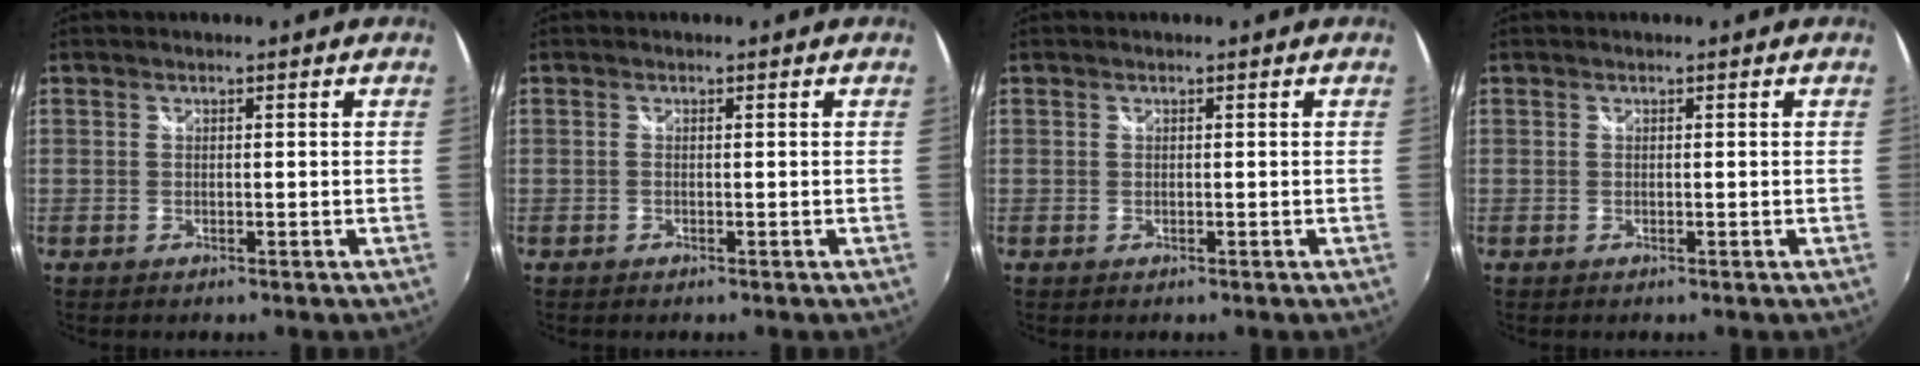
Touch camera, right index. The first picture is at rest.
{"total": 0.0}
{"total": 0.0}
{"total": 0.0}